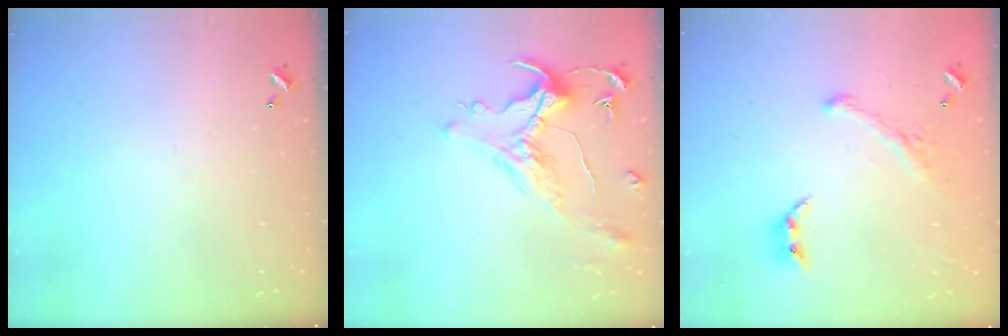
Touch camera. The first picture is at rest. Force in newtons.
{"total": 0.9, "press": 0.2, "slide": 0.9}
{"total": 1.6, "press": 1.1, "slide": 1.2}